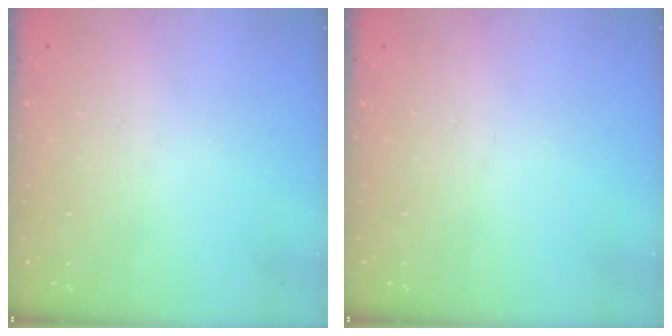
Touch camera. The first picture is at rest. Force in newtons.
{"total": 0.0}